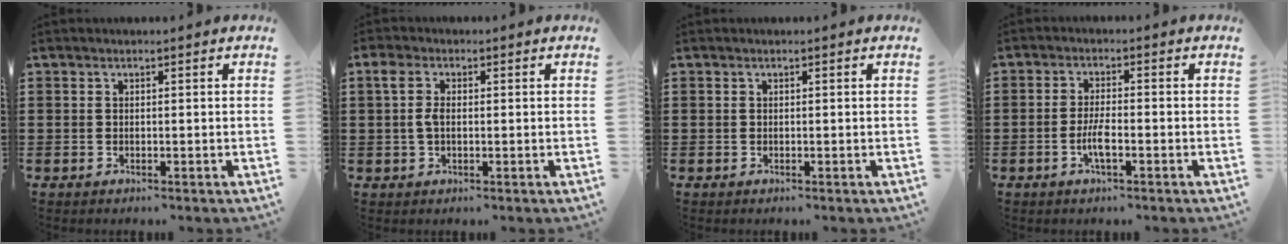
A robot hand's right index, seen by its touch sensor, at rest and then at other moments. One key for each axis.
{"total": 3.0, "fx": 0.2, "fy": 1.8, "fz": 2.4, "tx": -0.058, "ty": 0.007, "tz": -0.001}
{"total": 0.0}
{"total": 3.7, "fx": -1.4, "fy": 0.8, "fz": 3.3, "tx": -0.071, "ty": -0.002, "tz": -0.030}